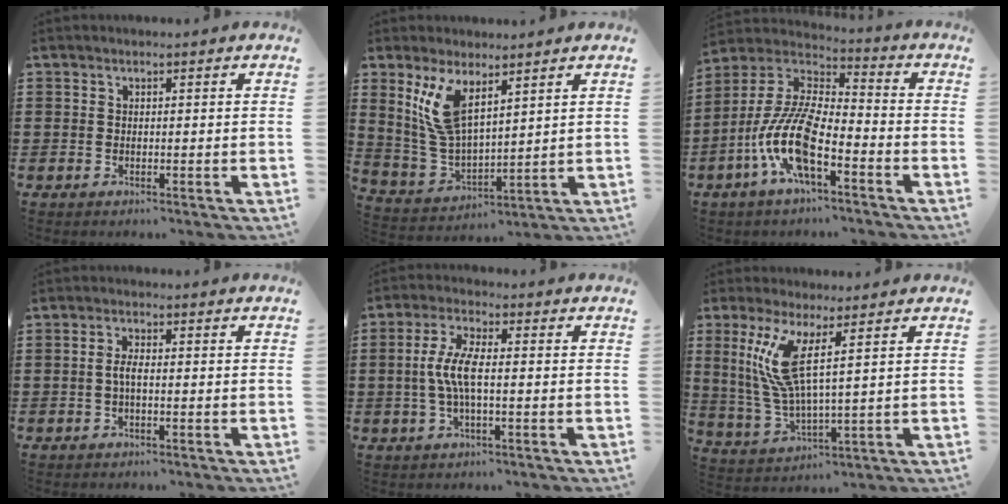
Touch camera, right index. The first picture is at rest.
{"total": 8.9, "force": [4.6, 3.8, 6.6], "torque": [-0.164, -0.011, 0.082]}
{"total": 12.1, "force": [-5.8, 3.9, 9.9], "torque": [-0.242, -0.016, -0.119]}
{"total": 2.2, "force": [-0.5, 0.6, 2.1], "torque": [-0.054, -0.003, -0.014]}
{"total": 5.8, "force": [-0.7, 1.5, 5.6], "torque": [-0.129, -0.006, -0.023]}
{"total": 9.8, "force": [3.5, 2.1, 9.0], "torque": [-0.202, -0.008, 0.057]}